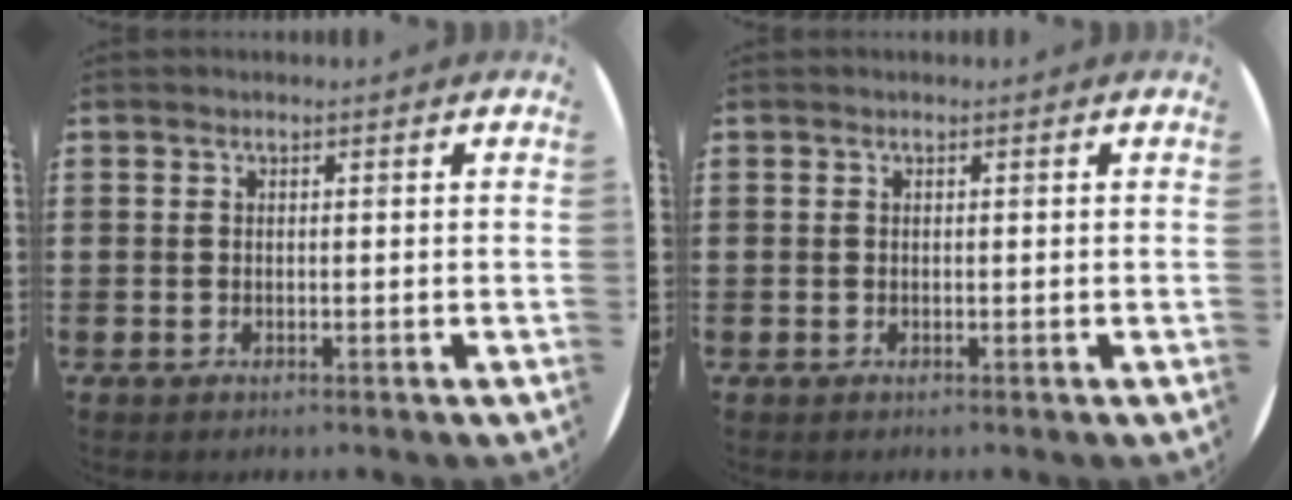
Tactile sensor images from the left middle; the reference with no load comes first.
{"total": 0.0}